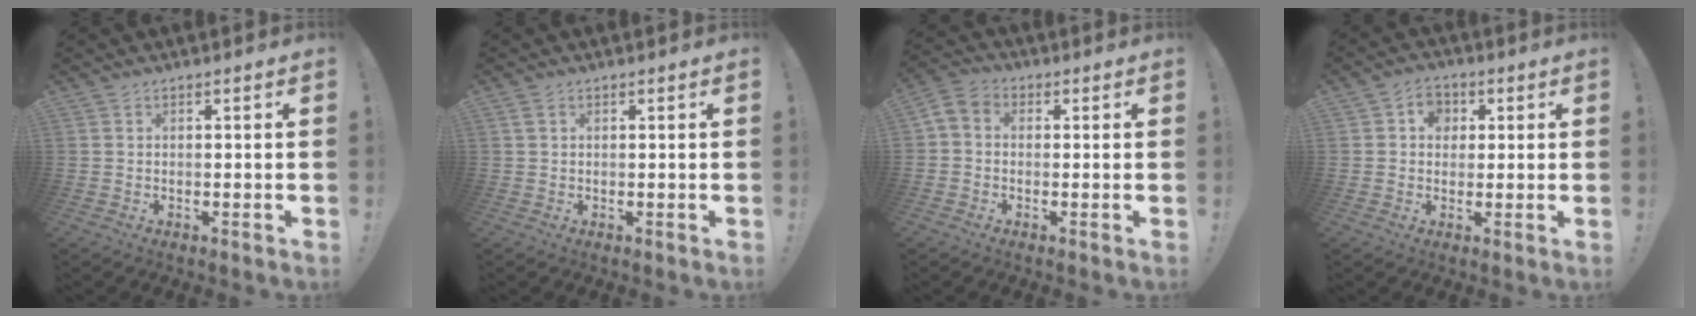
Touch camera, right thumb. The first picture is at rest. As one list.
[{"total": 0.9, "force": [0.5, 0.4, 0.7], "torque": [-0.013, 0.002, 0.009]}, {"total": 4.0, "force": [-0.7, 3.3, 2.2], "torque": [-0.043, 0.007, -0.008]}, {"total": 5.7, "force": [1.3, 4.9, 2.5], "torque": [-0.030, 0.001, 0.022]}]